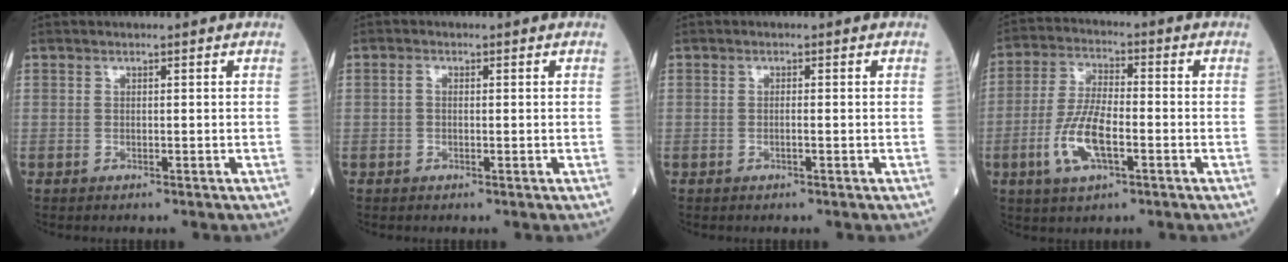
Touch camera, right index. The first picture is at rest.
{"total": 0.9, "force": [-0.1, 0.6, 0.7], "torque": [-0.014, 0.004, -0.004]}
{"total": 0.6, "force": [-0.2, 0.0, 0.6], "torque": [-0.011, 0.001, -0.004]}
{"total": 8.8, "force": [-3.0, 2.6, 7.9], "torque": [-0.167, -0.003, -0.057]}